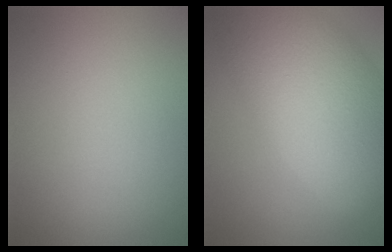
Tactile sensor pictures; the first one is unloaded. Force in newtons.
{"total": 11.4, "press": 11.4, "slide": 0.8}